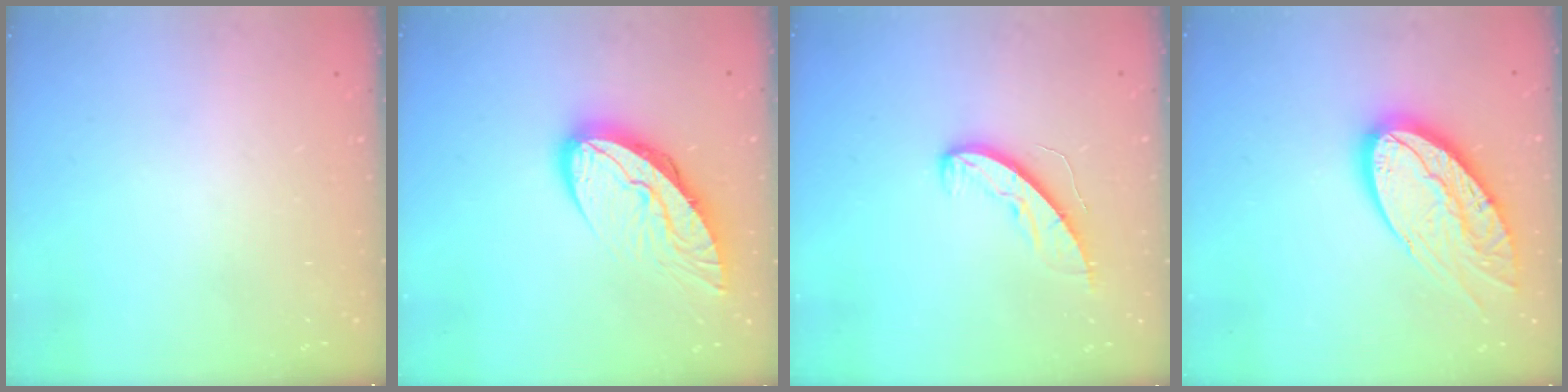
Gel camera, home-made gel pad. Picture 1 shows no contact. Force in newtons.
{"total": 12.0, "press": 11.9, "slide": 1.1}
{"total": 8.2, "press": 8.2, "slide": 0.4}
{"total": 19.8, "press": 19.8, "slide": 1.2}